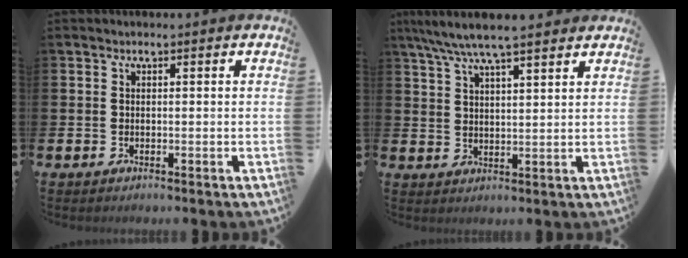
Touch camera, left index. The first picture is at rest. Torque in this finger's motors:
{"motor_torque": [0.98, -1.16, 0.97, 0.21]}